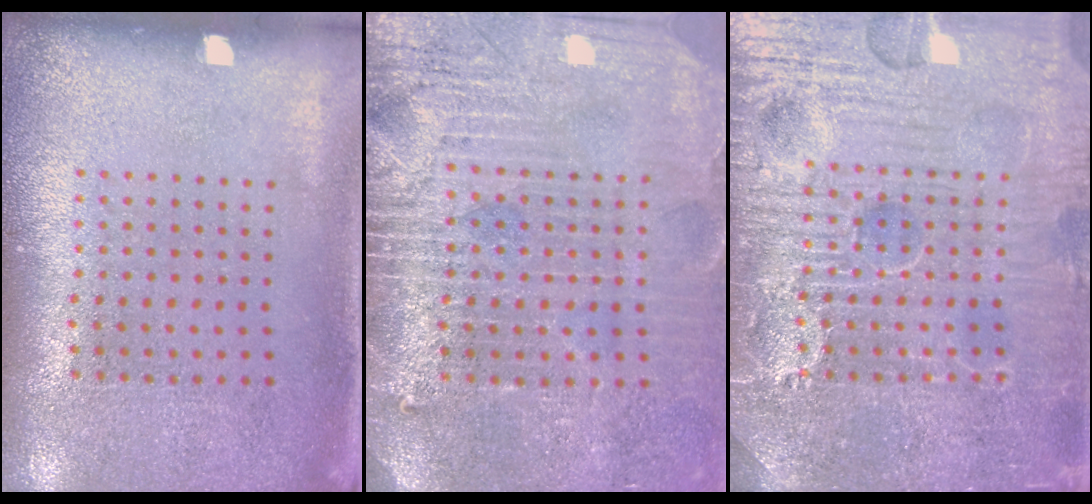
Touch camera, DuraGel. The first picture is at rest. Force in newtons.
{"total": 3.8, "press": 3.5, "slide": 1.5}
{"total": 7.9, "press": 7.9, "slide": 0.9}